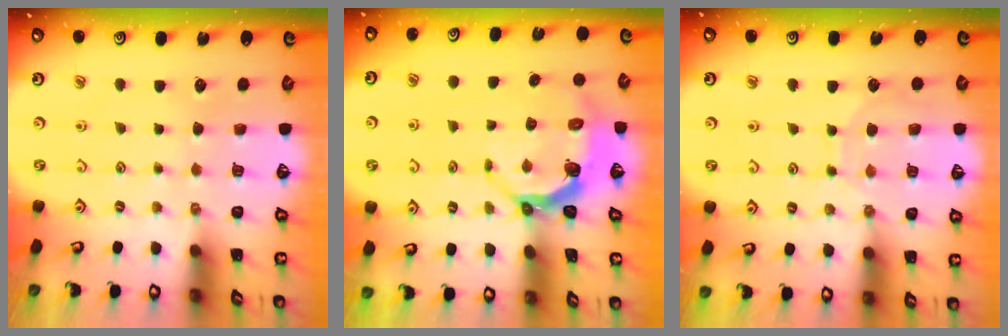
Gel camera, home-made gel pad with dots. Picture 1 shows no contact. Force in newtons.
{"total": 4.8, "press": 3.6, "slide": 3.2}
{"total": 8.3, "press": 8.2, "slide": 0.8}